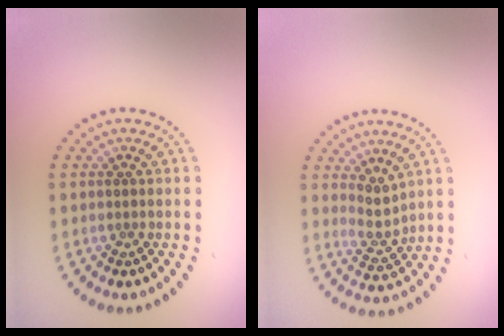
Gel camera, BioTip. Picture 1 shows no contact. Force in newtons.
{"total": 2.1, "press": 1.5, "slide": 1.4}